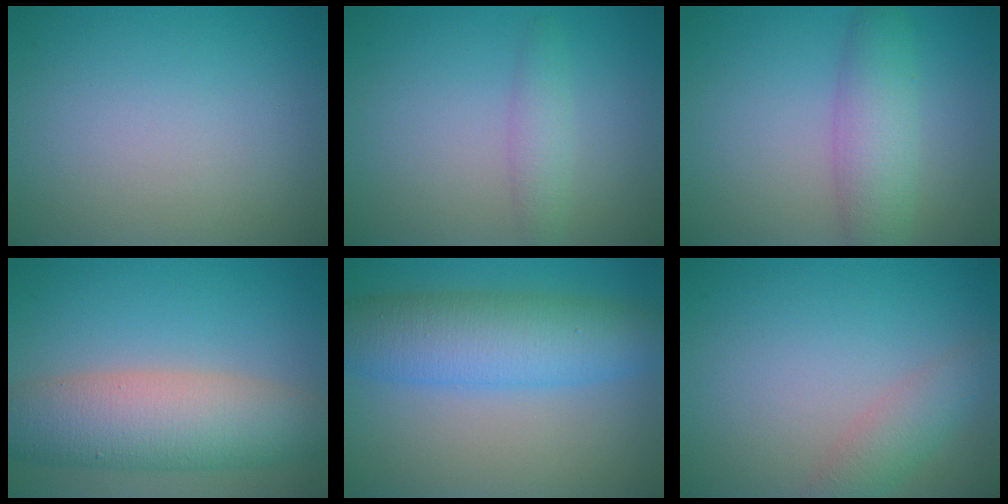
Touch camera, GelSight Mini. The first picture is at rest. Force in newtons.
{"total": 1.9, "press": 1.9, "slide": 0.1}
{"total": 4.3, "press": 4.3, "slide": 0.0}
{"total": 8.2, "press": 8.2, "slide": 0.4}
{"total": 7.4, "press": 7.4, "slide": 0.1}
{"total": 2.5, "press": 2.5, "slide": 0.1}